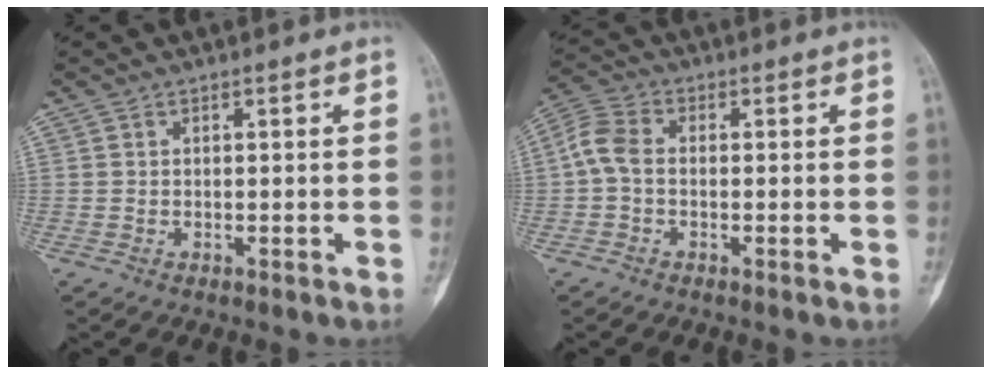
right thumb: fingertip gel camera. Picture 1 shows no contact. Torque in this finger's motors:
{"motor_torque": [0.64, 0.72, 0.46, -0.59, 0.13]}